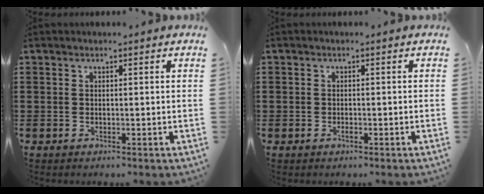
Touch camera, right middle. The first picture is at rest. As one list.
[{"total": 0.7, "force": [-0.5, 0.5, 0.2], "torque": [-0.003, 0.003, -0.011]}]